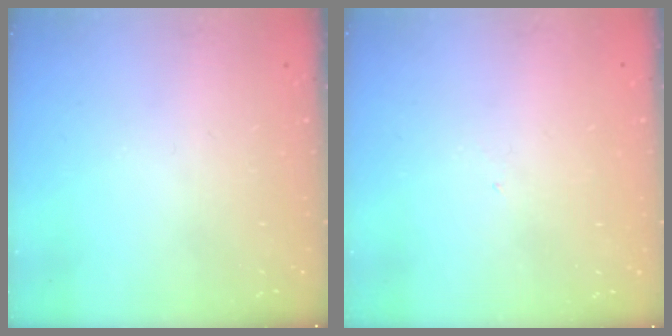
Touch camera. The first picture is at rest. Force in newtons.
{"total": 2.8, "press": 2.8, "slide": 0.5}